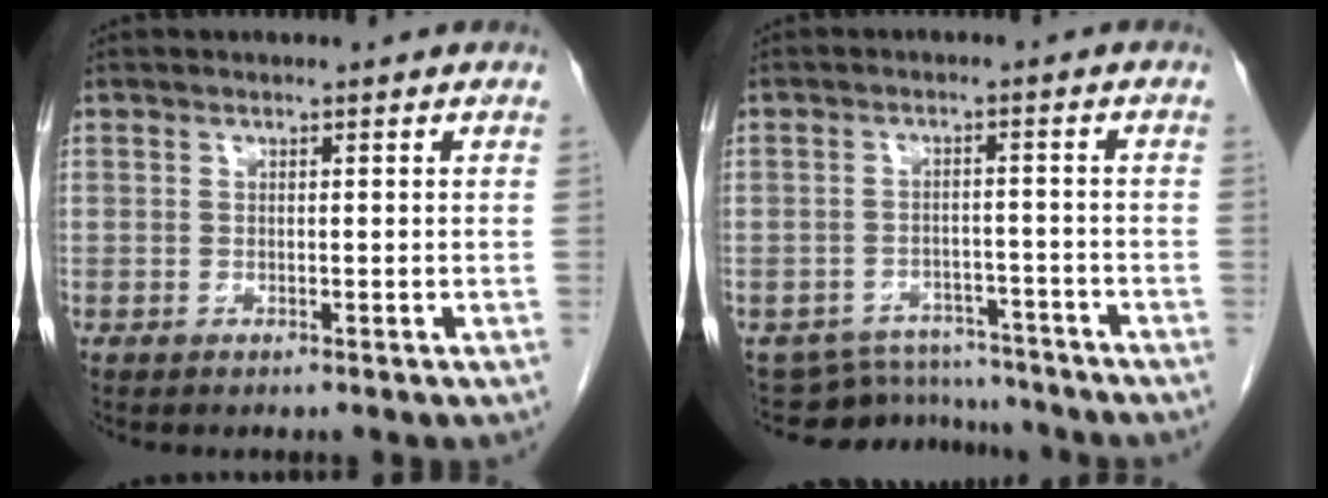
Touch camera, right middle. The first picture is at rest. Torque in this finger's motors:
{"motor_torque": [-0.70, -0.25, -0.15, -0.05]}